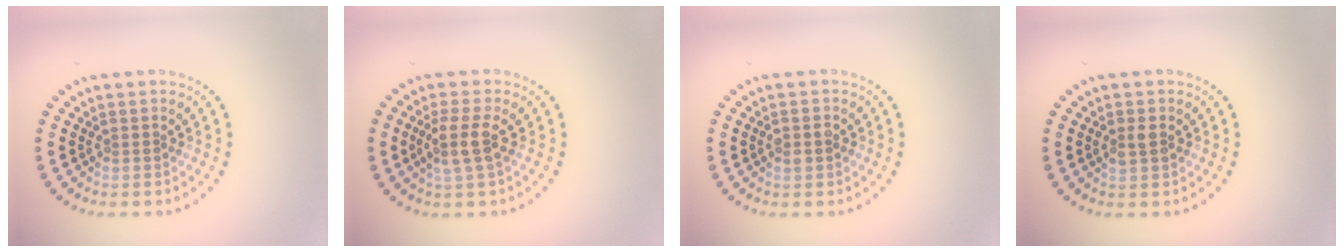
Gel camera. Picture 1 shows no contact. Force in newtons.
{"total": 2.7, "press": 2.4, "slide": 1.2}
{"total": 1.3, "press": 1.3, "slide": 0.1}
{"total": 1.5, "press": 1.5, "slide": 0.1}